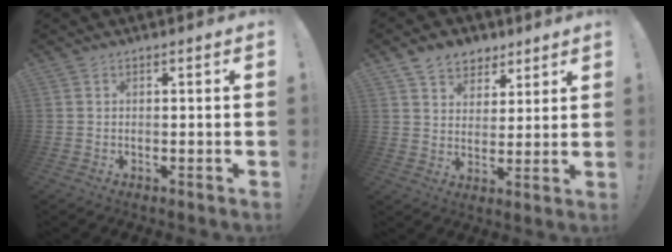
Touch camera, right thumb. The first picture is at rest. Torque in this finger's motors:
{"motor_torque": [-0.23, 0.56, 0.66, 0.26, 0.00]}